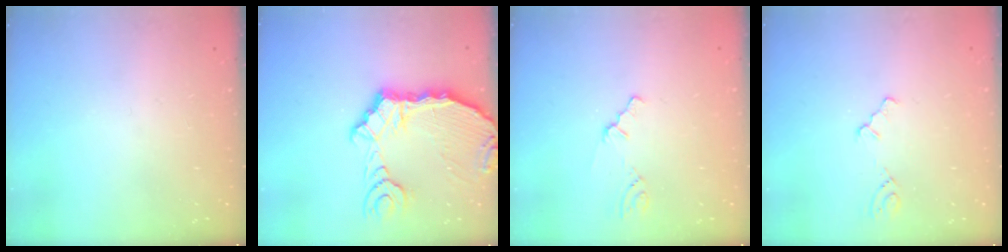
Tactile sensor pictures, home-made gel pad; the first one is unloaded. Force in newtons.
{"total": 13.5, "press": 12.9, "slide": 3.8}
{"total": 0.8, "press": 0.8, "slide": 0.2}
{"total": 1.8, "press": 1.7, "slide": 0.4}